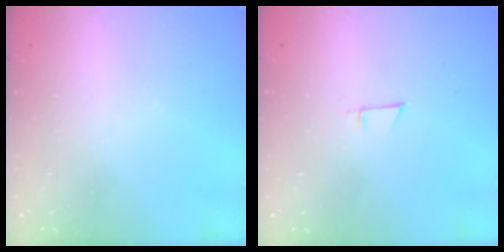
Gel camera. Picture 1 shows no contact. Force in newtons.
{"total": 3.5, "press": 3.4, "slide": 0.4}